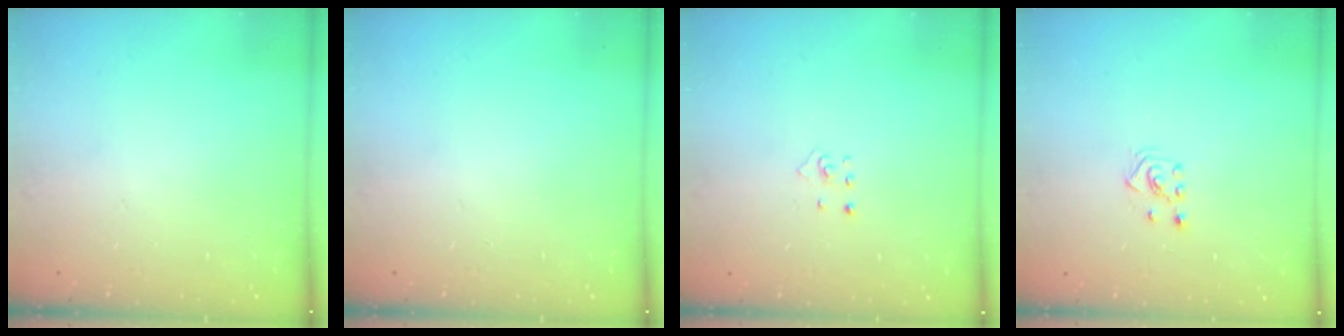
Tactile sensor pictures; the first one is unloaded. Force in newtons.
{"total": 0.0}
{"total": 2.9, "press": 2.9, "slide": 0.3}
{"total": 2.3, "press": 2.2, "slide": 0.7}